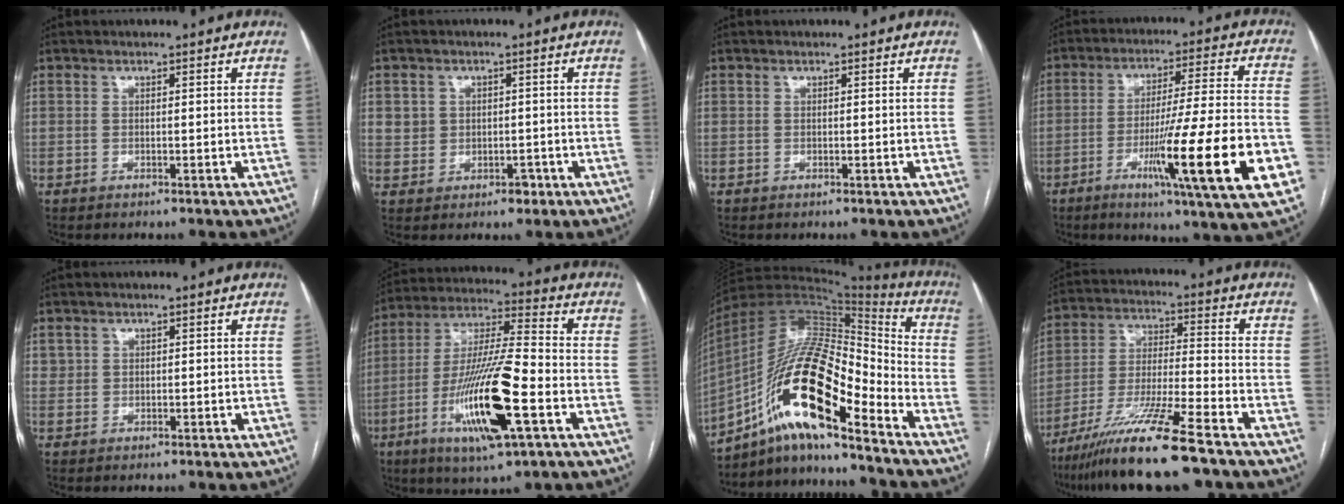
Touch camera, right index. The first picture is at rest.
{"total": 3.9, "force": [-0.2, 3.6, 1.4], "torque": [-0.015, 0.010, 0.009]}
{"total": 0.0}
{"total": 20.8, "force": [-7.1, -0.1, 19.6], "torque": [-0.278, -0.025, -0.109]}
{"total": 1.1, "force": [0.6, 0.9, 0.0], "torque": [0.008, 0.004, 0.009]}
{"total": 18.9, "force": [-6.7, 2.3, 17.6], "torque": [-0.353, -0.019, -0.117]}
{"total": 18.8, "force": [-10.0, 4.1, 15.4], "torque": [-0.294, 0.022, -0.174]}
{"total": 15.5, "force": [-11.1, 0.1, 10.8], "torque": [-0.218, -0.038, -0.202]}